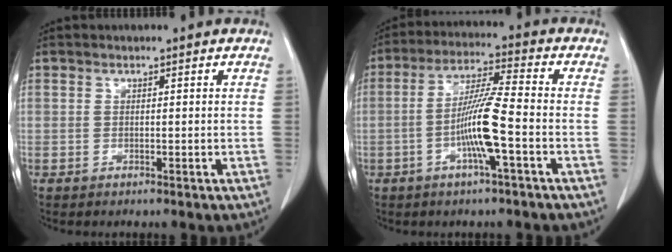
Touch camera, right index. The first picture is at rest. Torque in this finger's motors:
{"motor_torque": [1.00, -0.19, 0.33, 0.15]}